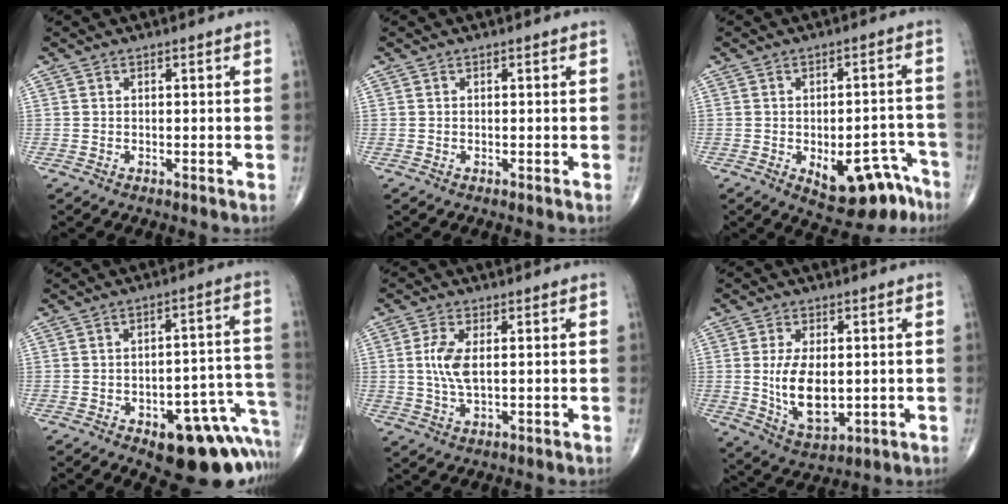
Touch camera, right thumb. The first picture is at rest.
{"total": 0.0}
{"total": 12.5, "force": [-7.2, 6.0, 8.3], "torque": [-0.071, 0.053, -0.091]}
{"total": 18.0, "force": [-8.9, 8.1, 13.4], "torque": [-0.086, 0.080, -0.100]}
{"total": 5.7, "force": [0.6, 2.5, 5.1], "torque": [-0.117, -0.002, 0.012]}
{"total": 10.7, "force": [-0.1, 5.9, 9.0], "torque": [-0.151, -0.017, 0.012]}